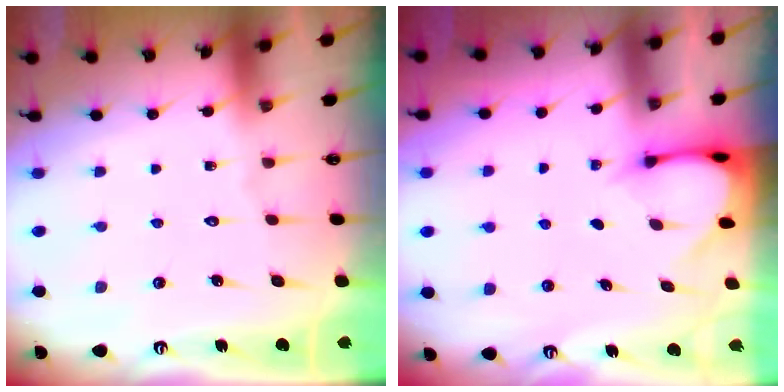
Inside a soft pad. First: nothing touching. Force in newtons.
{"total": 3.1, "press": 3.1, "slide": 0.2}